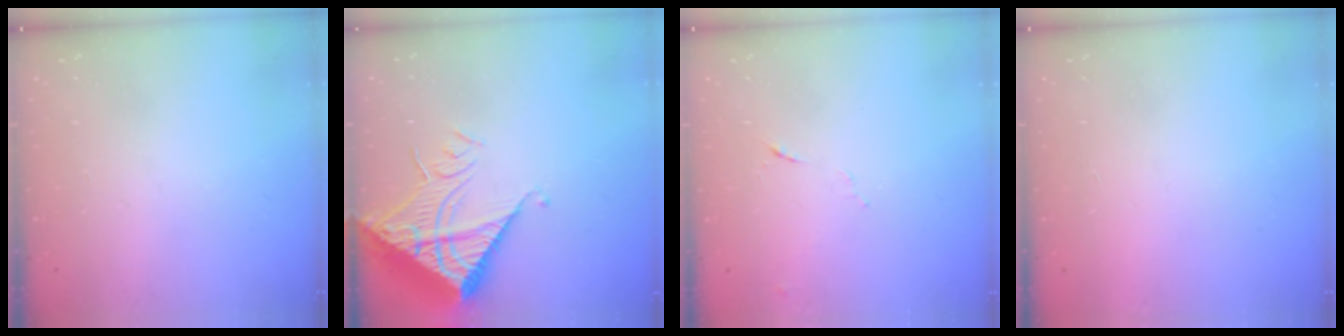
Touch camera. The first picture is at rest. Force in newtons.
{"total": 16.2, "press": 16.1, "slide": 2.1}
{"total": 5.2, "press": 5.1, "slide": 0.8}
{"total": 1.7, "press": 1.6, "slide": 0.1}